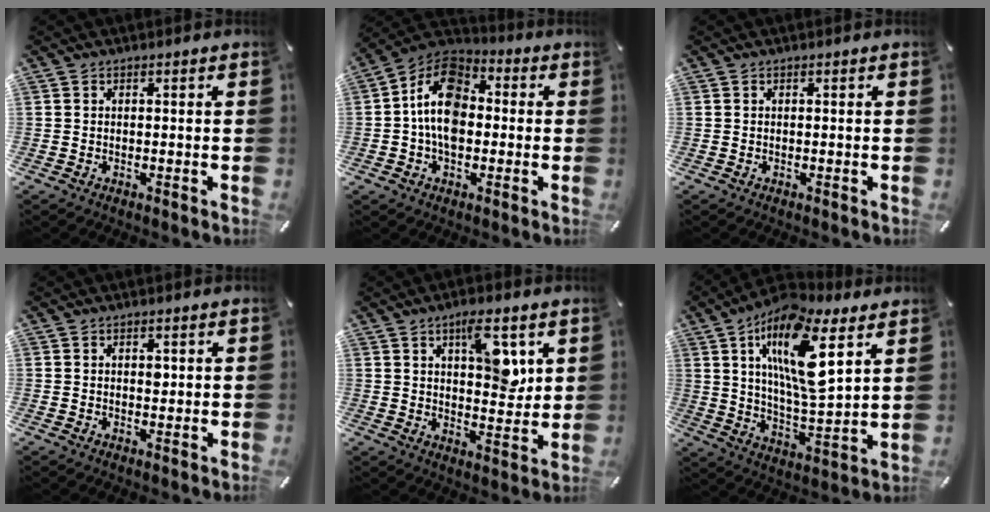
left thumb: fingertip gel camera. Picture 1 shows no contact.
{"total": 12.5, "force": [-1.2, 8.8, 8.8], "torque": [-0.175, 0.009, -0.027]}
{"total": 0.0}
{"total": 1.3, "force": [0.3, 0.8, 0.9], "torque": [-0.003, -0.004, 0.001]}
{"total": 11.0, "force": [4.7, 5.2, 8.6], "torque": [-0.101, -0.026, 0.073]}
{"total": 18.0, "force": [8.6, 5.8, 14.7], "torque": [-0.281, -0.032, 0.139]}